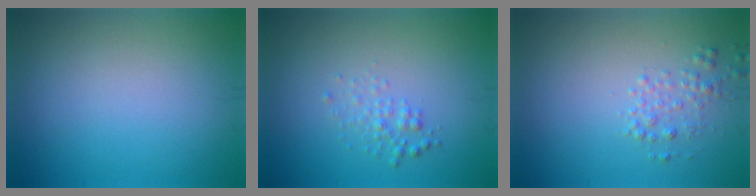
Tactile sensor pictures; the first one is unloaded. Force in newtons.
{"total": 1.3, "press": 1.3, "slide": 0.0}
{"total": 1.6, "press": 1.6, "slide": 0.1}